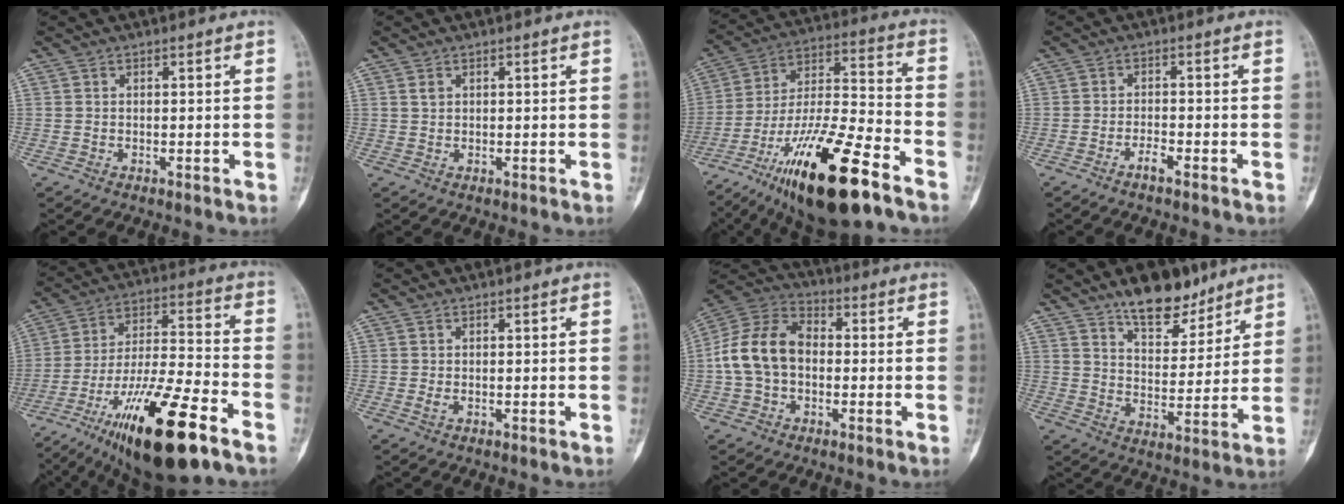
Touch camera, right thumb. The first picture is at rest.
{"total": 1.1, "force": [0.5, 0.9, 0.6], "torque": [-0.006, 0.000, 0.008]}
{"total": 24.5, "force": [-14.6, 6.1, 18.7], "torque": [-0.343, 0.060, -0.252]}
{"total": 2.4, "force": [-1.8, 0.4, 1.5], "torque": [-0.031, 0.009, -0.038]}
{"total": 23.2, "force": [-13.2, 5.4, 18.3], "torque": [-0.333, 0.050, -0.227]}
{"total": 0.8, "force": [-0.1, 0.5, 0.7], "torque": [-0.013, -0.001, -0.001]}
{"total": 13.3, "force": [-0.7, 9.6, 9.2], "torque": [-0.165, 0.040, -0.023]}
{"total": 12.2, "force": [9.1, 5.5, 6.1], "torque": [-0.056, -0.063, 0.149]}